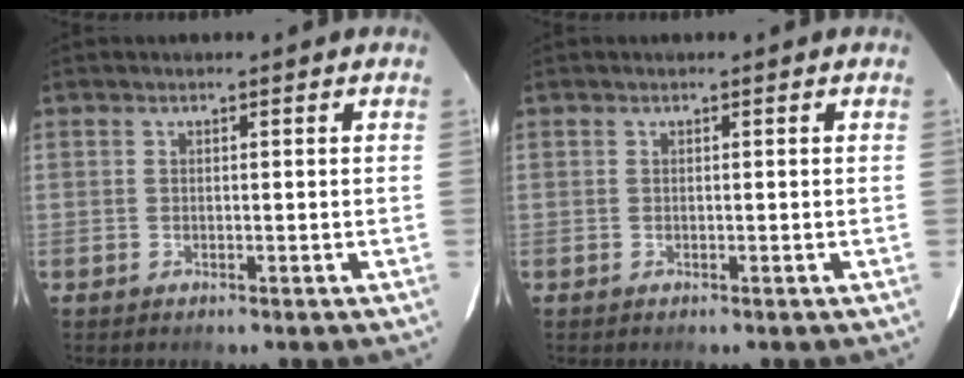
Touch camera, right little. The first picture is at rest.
{"total": 0.0}